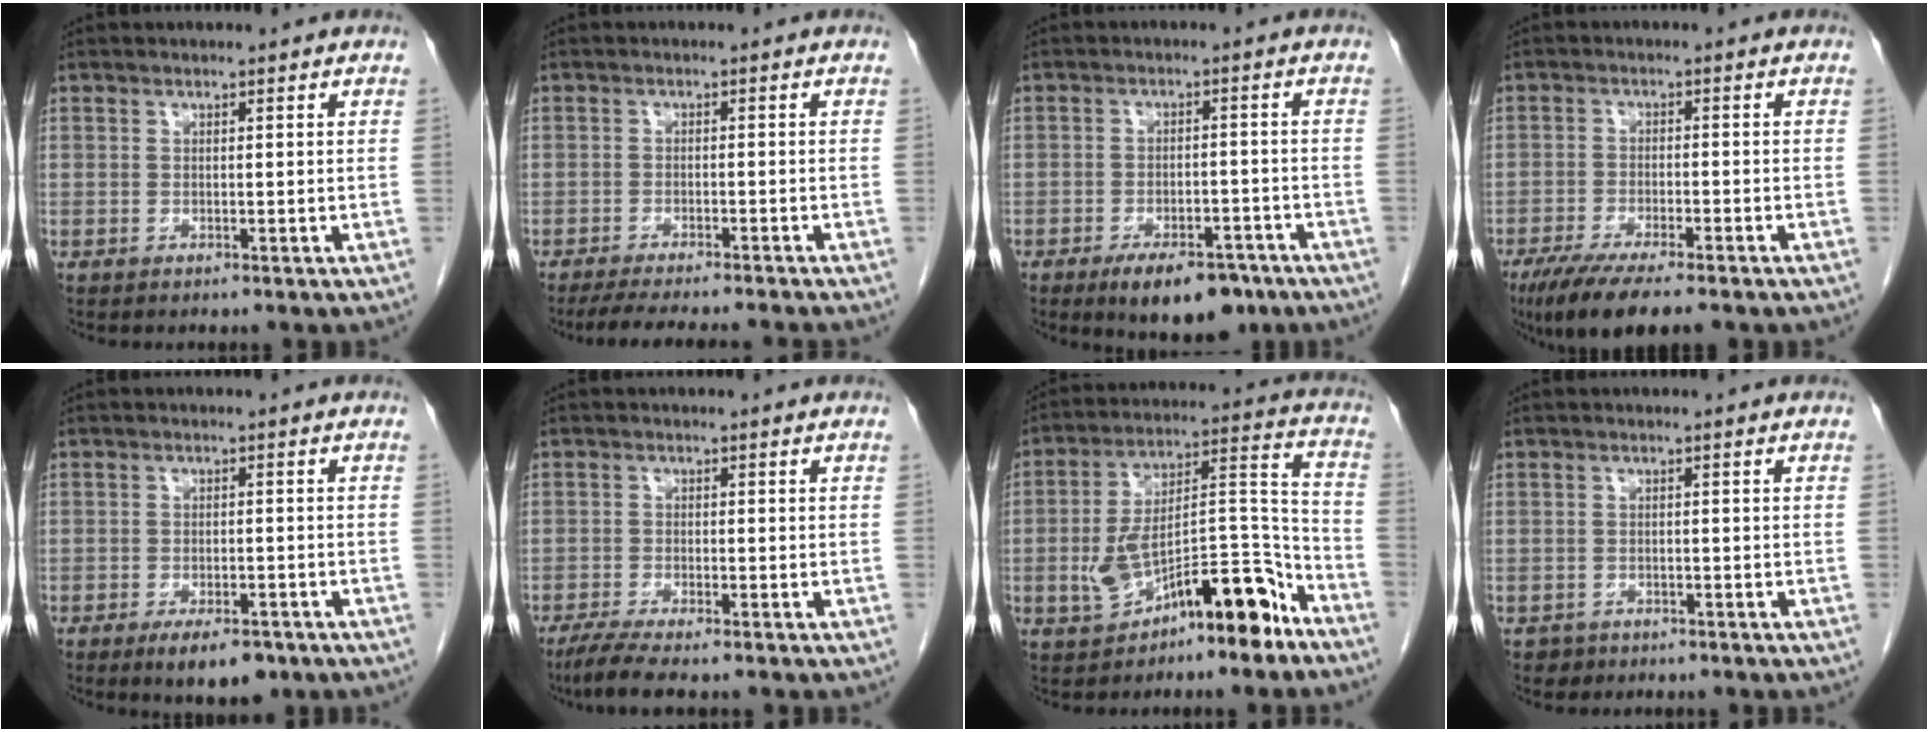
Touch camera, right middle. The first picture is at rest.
{"total": 10.3, "force": [-9.2, 0.3, 4.6], "torque": [-0.060, -0.016, -0.131]}
{"total": 9.7, "force": [-6.7, 4.0, 5.7], "torque": [-0.078, -0.002, -0.099]}
{"total": 9.7, "force": [-7.1, 1.6, 6.4], "torque": [-0.103, -0.021, -0.111]}
{"total": 6.1, "force": [-4.1, 2.3, 4.0], "torque": [-0.061, -0.006, -0.057]}
{"total": 4.9, "force": [-3.9, 0.0, 3.0], "torque": [-0.060, -0.015, -0.071]}
{"total": 14.8, "force": [-8.0, 4.5, 11.6], "torque": [-0.192, 0.036, -0.121]}
{"total": 1.5, "force": [-1.1, 1.0, -0.1], "torque": [-0.007, 0.003, -0.017]}